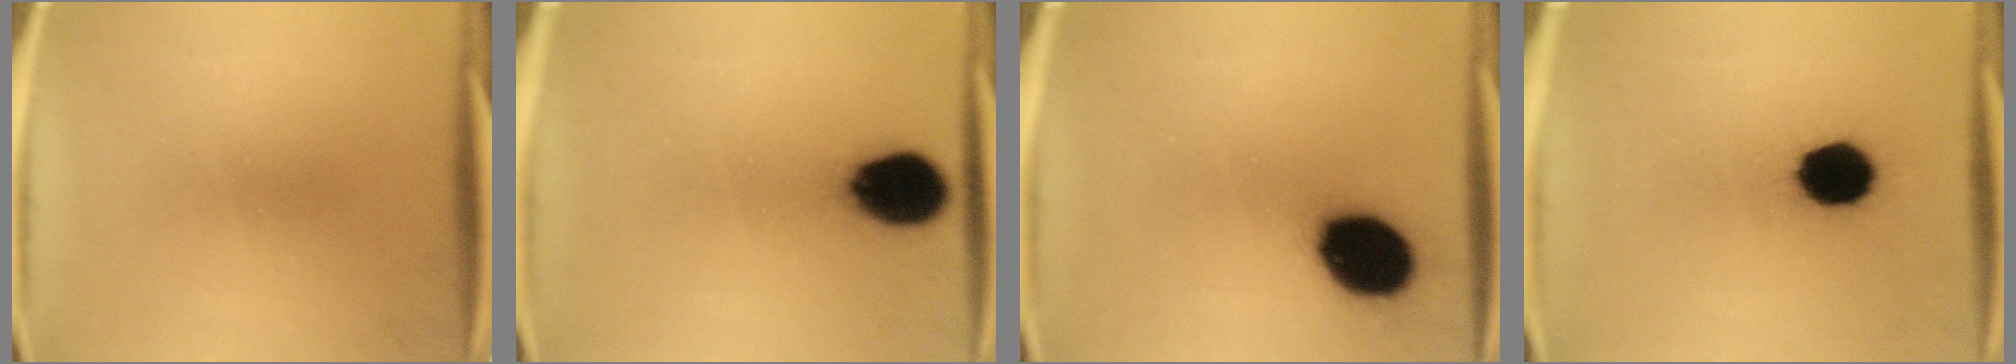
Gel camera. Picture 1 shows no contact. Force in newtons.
{"total": 13.2}
{"total": 16.1}
{"total": 11.9}